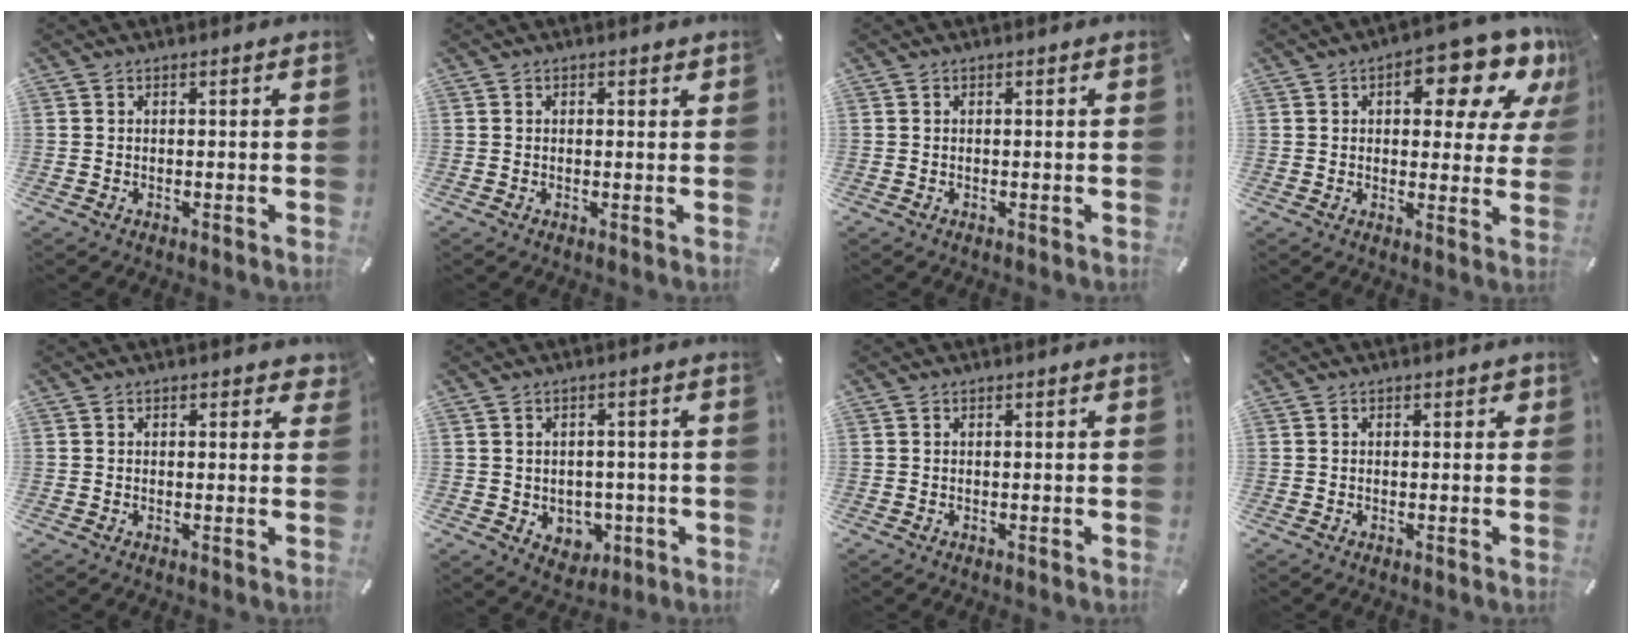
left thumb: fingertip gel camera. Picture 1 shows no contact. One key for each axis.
{"total": 0.9, "fx": 0.3, "fy": 0.6, "fz": 0.5, "tx": -0.002, "ty": 0.002, "tz": 0.002}
{"total": 0.0}
{"total": 15.2, "fx": 7.6, "fy": 7.2, "fz": 11.1, "tx": -0.128, "ty": -0.044, "tz": 0.118}
{"total": 1.4, "fx": 0.7, "fy": 0.8, "fz": 0.9, "tx": -0.002, "ty": -0.002, "tz": 0.009}
{"total": 5.0, "fx": -0.3, "fy": 4.7, "fz": 1.7, "tx": -0.014, "ty": 0.001, "tz": -0.004}
{"total": 0.0}
{"total": 1.0, "fx": 0.2, "fy": 0.8, "fz": 0.6, "tx": -0.004, "ty": 0.004, "tz": -0.001}